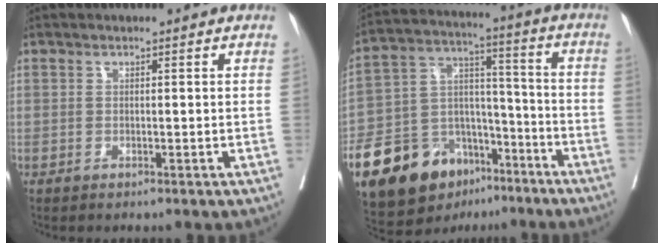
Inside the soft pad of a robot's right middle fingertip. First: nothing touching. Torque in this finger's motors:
{"motor_torque": [1.54, -0.60, 0.95, 0.13]}